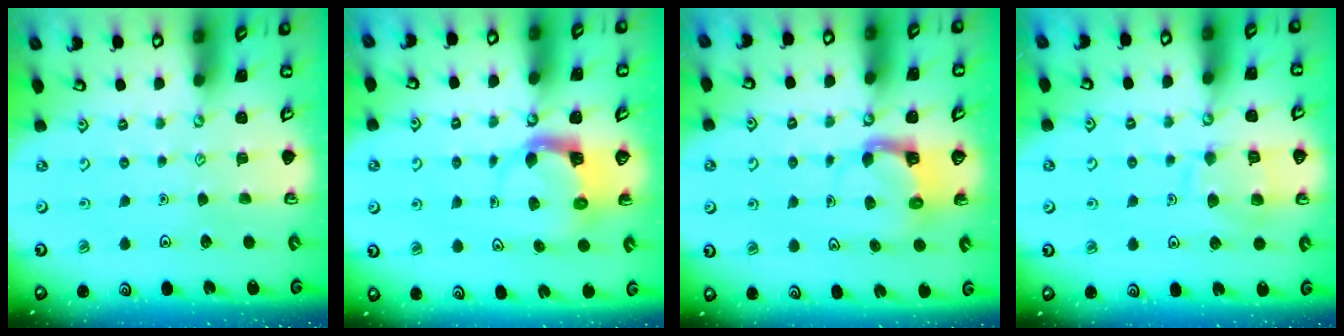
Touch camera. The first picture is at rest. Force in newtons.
{"total": 3.7, "press": 3.6, "slide": 0.7}
{"total": 3.9, "press": 3.9, "slide": 0.2}
{"total": 10.7, "press": 10.6, "slide": 1.1}